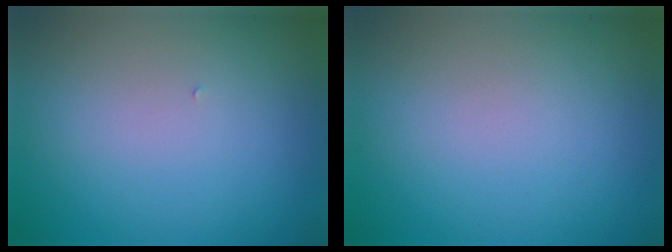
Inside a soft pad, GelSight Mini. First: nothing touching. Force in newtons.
{"total": 0.0}